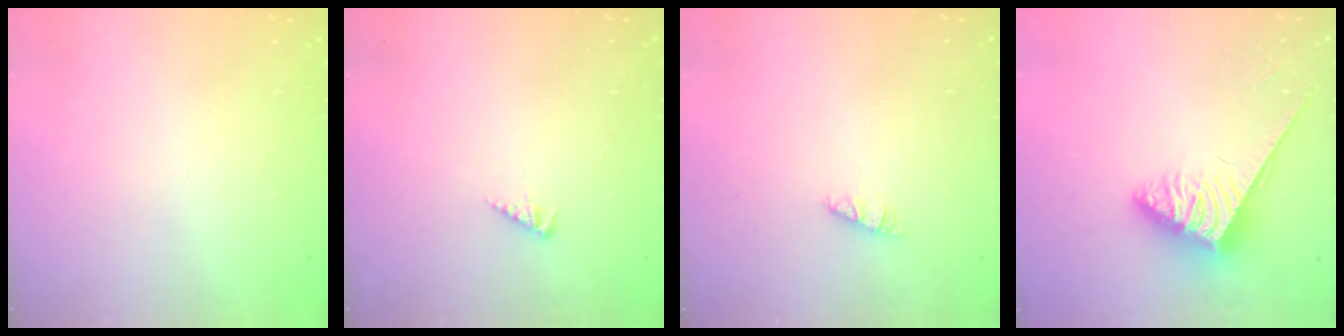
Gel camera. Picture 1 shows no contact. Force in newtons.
{"total": 2.8, "press": 2.8, "slide": 0.6}
{"total": 0.7, "press": 0.7, "slide": 0.1}
{"total": 3.9, "press": 3.8, "slide": 0.6}